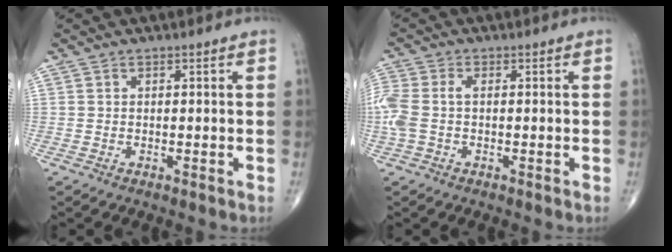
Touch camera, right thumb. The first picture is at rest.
{"total": 6.6, "force": [-0.2, 3.9, 5.3], "torque": [-0.159, 0.016, -0.003]}